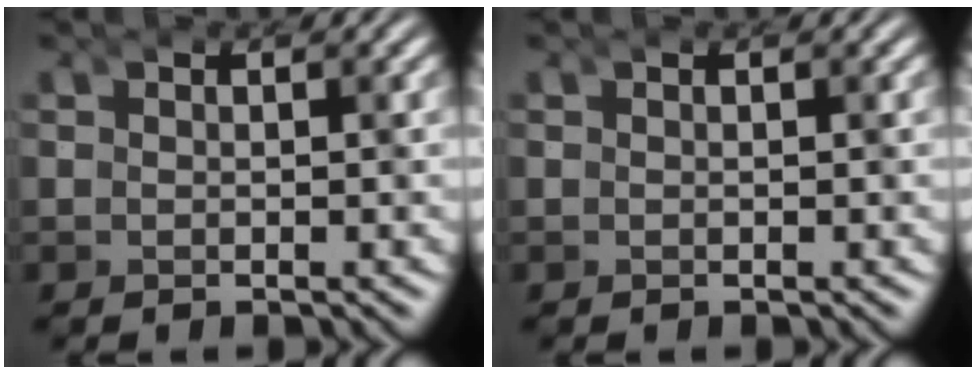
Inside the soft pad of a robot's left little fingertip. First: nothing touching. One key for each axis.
{"total": 0.0}